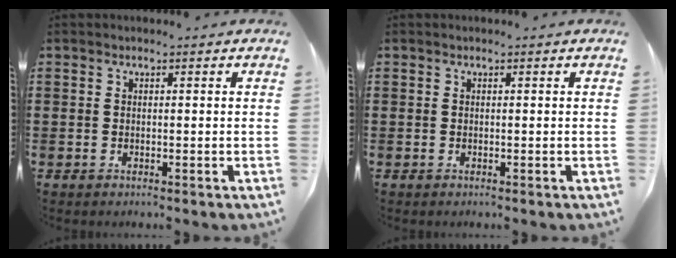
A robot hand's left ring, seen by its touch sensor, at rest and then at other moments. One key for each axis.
{"total": 0.0}